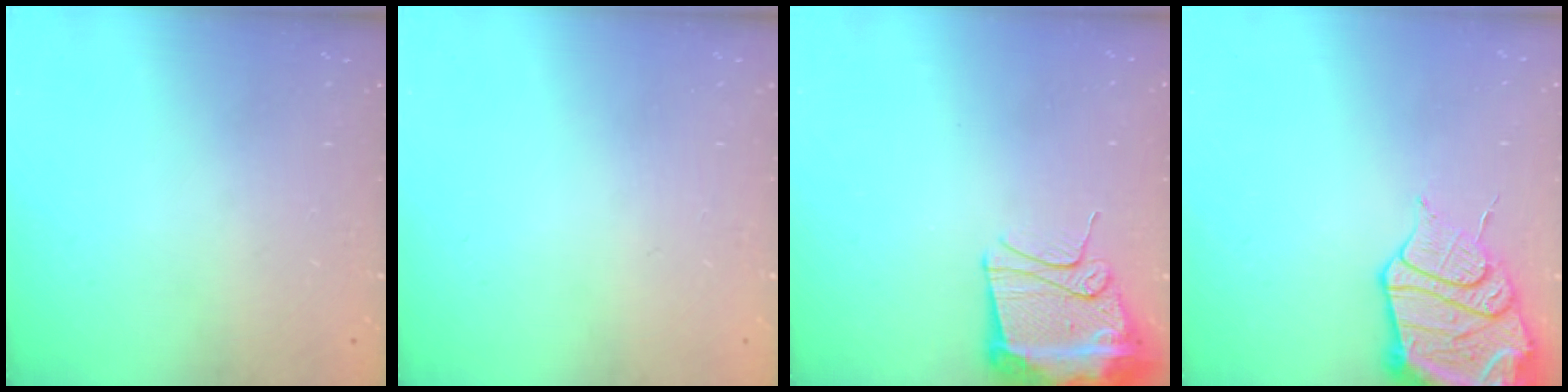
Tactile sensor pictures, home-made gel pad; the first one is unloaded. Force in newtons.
{"total": 0.0}
{"total": 13.4, "press": 13.4, "slide": 1.3}
{"total": 17.2, "press": 17.1, "slide": 1.7}